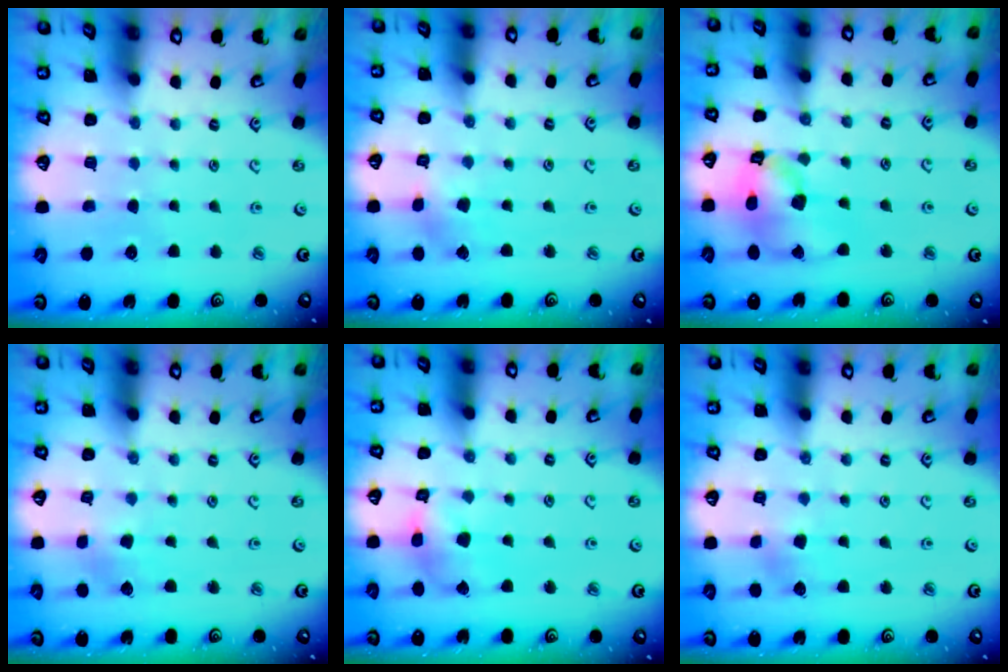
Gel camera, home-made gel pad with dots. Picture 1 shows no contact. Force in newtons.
{"total": 2.2, "press": 2.2, "slide": 0.3}
{"total": 15.2, "press": 15.1, "slide": 2.0}
{"total": 1.7, "press": 1.7, "slide": 0.3}
{"total": 7.2, "press": 7.2, "slide": 0.6}
{"total": 3.1, "press": 3.0, "slide": 0.5}